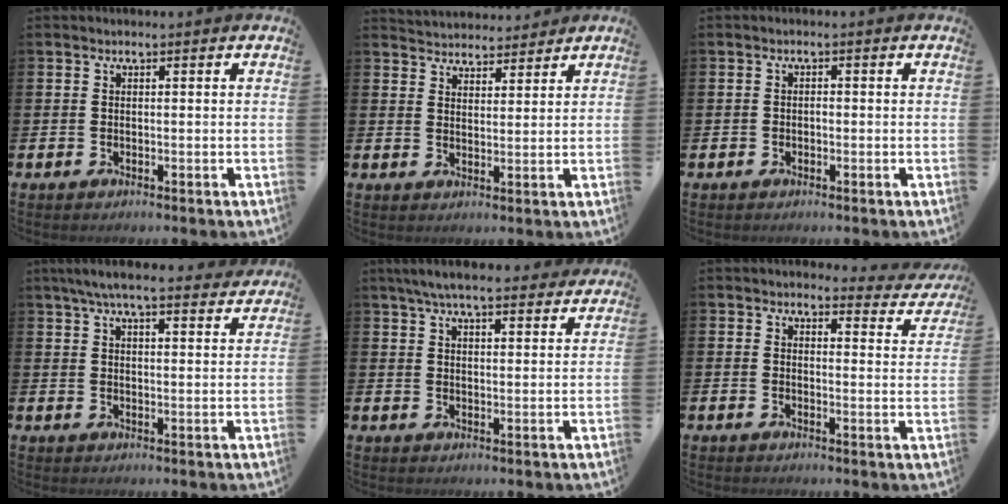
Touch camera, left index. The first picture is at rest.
{"total": 4.0, "force": [3.9, 0.9, -0.5], "torque": [-0.002, -0.021, 0.071]}
{"total": 0.7, "force": [-0.3, 0.5, 0.3], "torque": [-0.015, 0.004, -0.006]}
{"total": 6.1, "force": [5.5, 0.7, 2.4], "torque": [-0.059, -0.016, 0.100]}
{"total": 6.0, "force": [5.6, 0.9, 2.2], "torque": [-0.054, -0.015, 0.101]}
{"total": 2.6, "force": [2.4, 1.0, 0.3], "torque": [-0.001, -0.019, 0.036]}